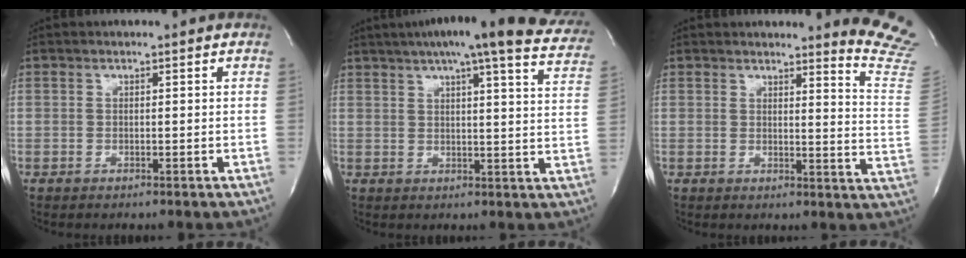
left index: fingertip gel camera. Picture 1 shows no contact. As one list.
[{"total": 25.9, "force": [21.5, 2.7, 14.2], "torque": [-0.197, -0.018, 0.250]}, {"total": 10.6, "force": [10.3, -0.9, 2.3], "torque": [-0.010, -0.125, 0.084]}]